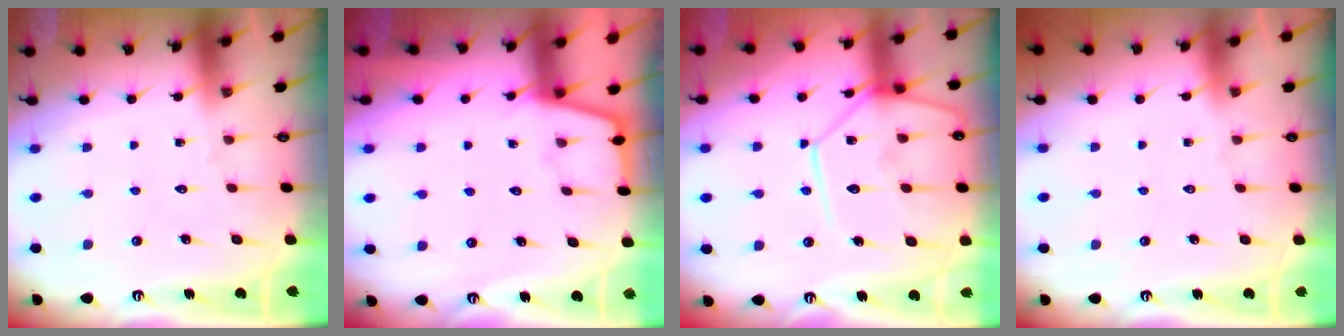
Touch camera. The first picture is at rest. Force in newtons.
{"total": 2.3, "press": 2.3, "slide": 0.4}
{"total": 14.9, "press": 14.8, "slide": 1.6}
{"total": 0.0}